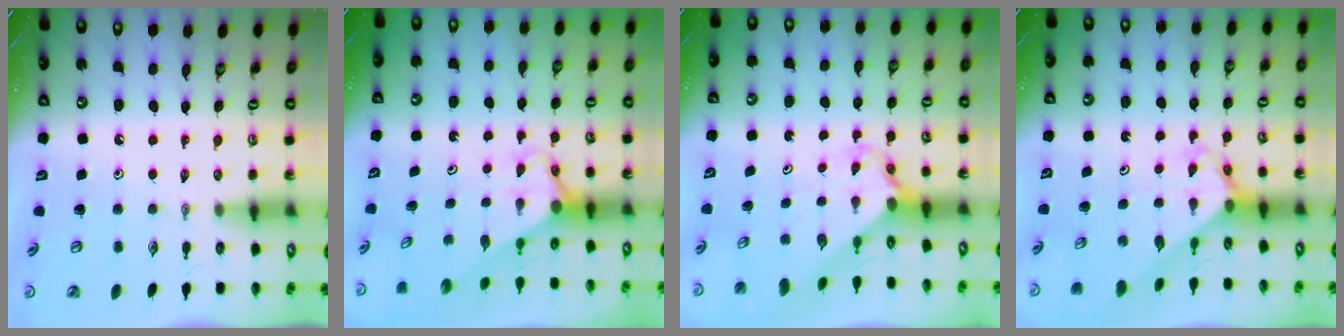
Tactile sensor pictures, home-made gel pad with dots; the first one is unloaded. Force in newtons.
{"total": 2.9, "press": 2.9, "slide": 0.1}
{"total": 2.3, "press": 2.3, "slide": 0.3}
{"total": 2.6, "press": 2.6, "slide": 0.2}